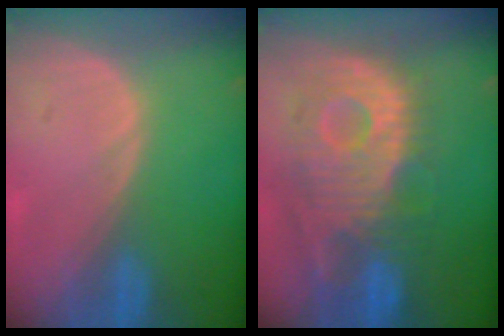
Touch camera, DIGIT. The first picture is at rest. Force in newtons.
{"total": 11.9, "press": 10.7, "slide": 5.2}